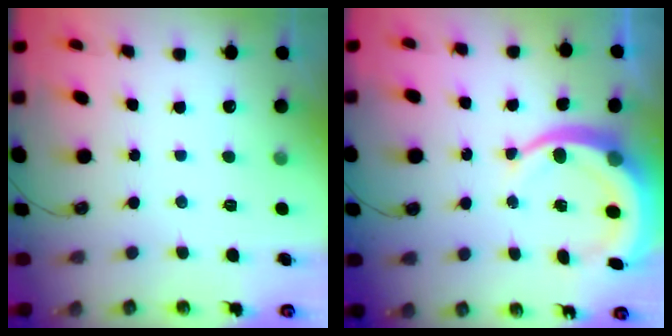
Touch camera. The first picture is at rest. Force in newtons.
{"total": 11.3, "press": 11.2, "slide": 1.3}